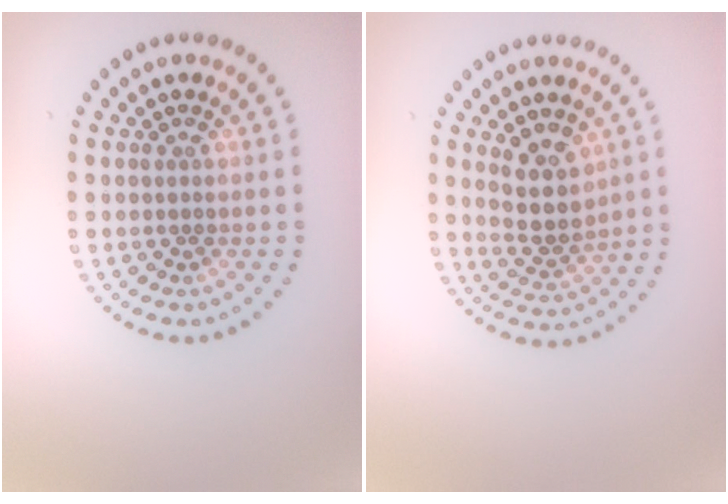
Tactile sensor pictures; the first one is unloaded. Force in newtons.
{"total": 4.2, "press": 3.9, "slide": 1.6}